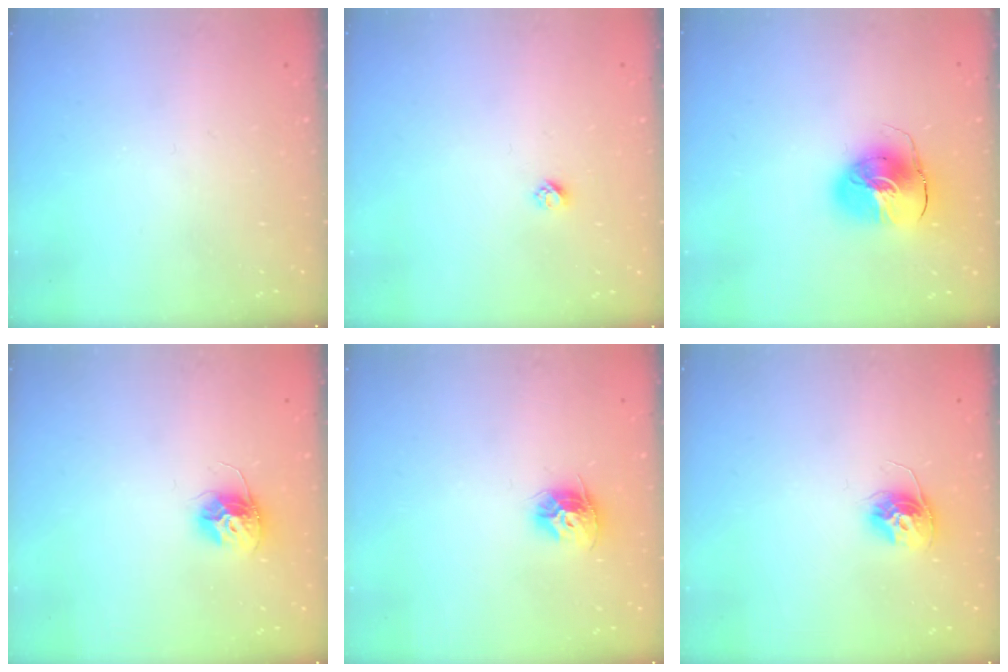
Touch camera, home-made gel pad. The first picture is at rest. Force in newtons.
{"total": 2.4, "press": 2.4, "slide": 0.2}
{"total": 10.6, "press": 10.5, "slide": 1.7}
{"total": 10.7, "press": 10.7, "slide": 0.7}
{"total": 9.9, "press": 9.9, "slide": 0.5}
{"total": 10.5, "press": 10.5, "slide": 0.5}